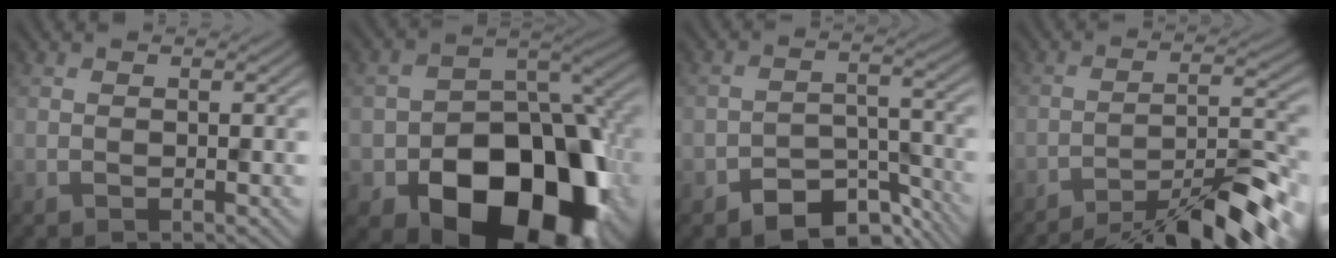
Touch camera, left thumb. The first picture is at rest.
{"total": 20.2, "force": [-8.9, 13.2, 12.3], "torque": [-0.180, -0.039, -0.128]}
{"total": 6.4, "force": [-4.9, 3.1, 2.8], "torque": [-0.041, -0.001, -0.087]}
{"total": 11.3, "force": [-9.3, 1.6, 6.3], "torque": [-0.099, 0.006, -0.135]}